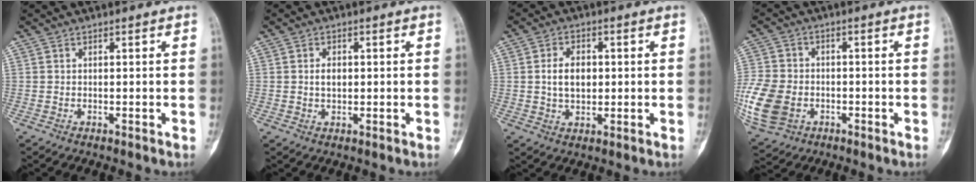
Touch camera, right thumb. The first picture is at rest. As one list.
[{"total": 2.7, "force": [0.2, 1.8, 2.0], "torque": [-0.026, 0.001, 0.004]}, {"total": 6.2, "force": [0.5, 4.2, 4.6], "torque": [-0.069, 0.003, 0.009]}, {"total": 15.4, "force": [-4.2, 11.6, 9.2], "torque": [-0.229, -0.001, -0.071]}]